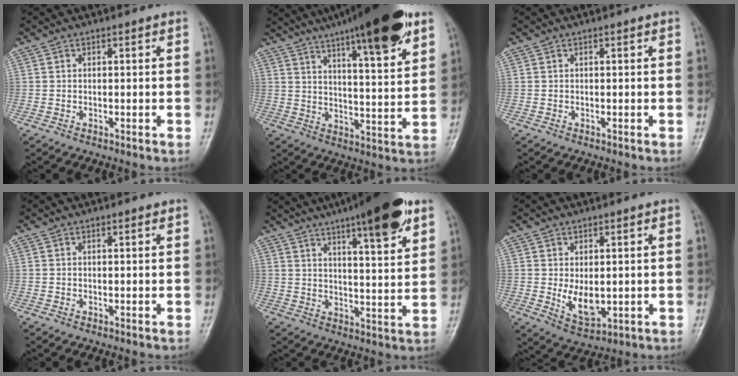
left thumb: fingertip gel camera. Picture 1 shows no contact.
{"total": 21.3, "force": [13.5, 4.0, 16.0], "torque": [-0.224, -0.042, 0.203]}
{"total": 0.0}
{"total": 0.7, "force": [0.4, 0.1, 0.6], "torque": [-0.008, 0.000, 0.006]}
{"total": 16.5, "force": [10.1, 3.3, 12.6], "torque": [-0.167, -0.041, 0.149]}
{"total": 6.8, "force": [0.3, 3.8, 5.7], "torque": [-0.082, -0.018, 0.019]}